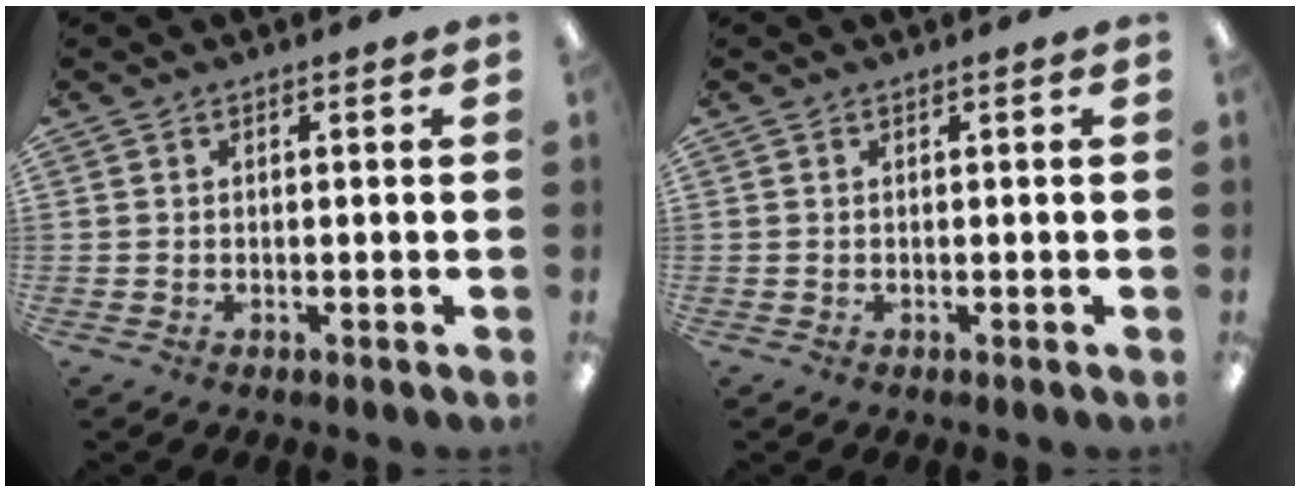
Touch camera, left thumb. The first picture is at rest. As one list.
[{"total": 0.0}]